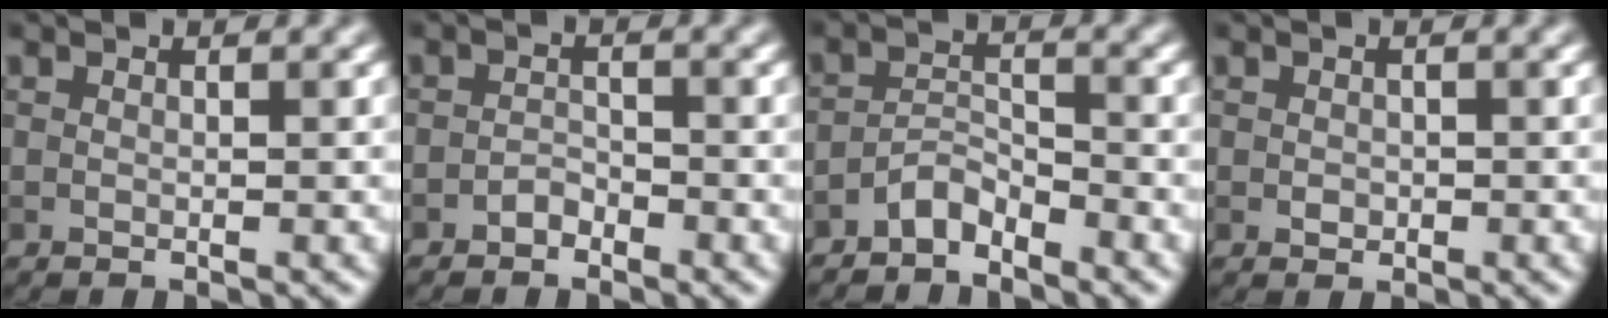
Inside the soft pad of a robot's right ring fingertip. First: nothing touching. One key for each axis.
{"total": 1.2, "fx": -1.0, "fy": 0.6, "fz": 0.4, "tx": -0.005, "ty": 0.004, "tz": -0.019}
{"total": 2.4, "fx": -2.2, "fy": 0.7, "fz": 0.8, "tx": -0.013, "ty": 0.011, "tz": -0.045}
{"total": 0.8, "fx": -0.1, "fy": 0.7, "fz": 0.4, "tx": -0.004, "ty": -0.004, "tz": -0.003}